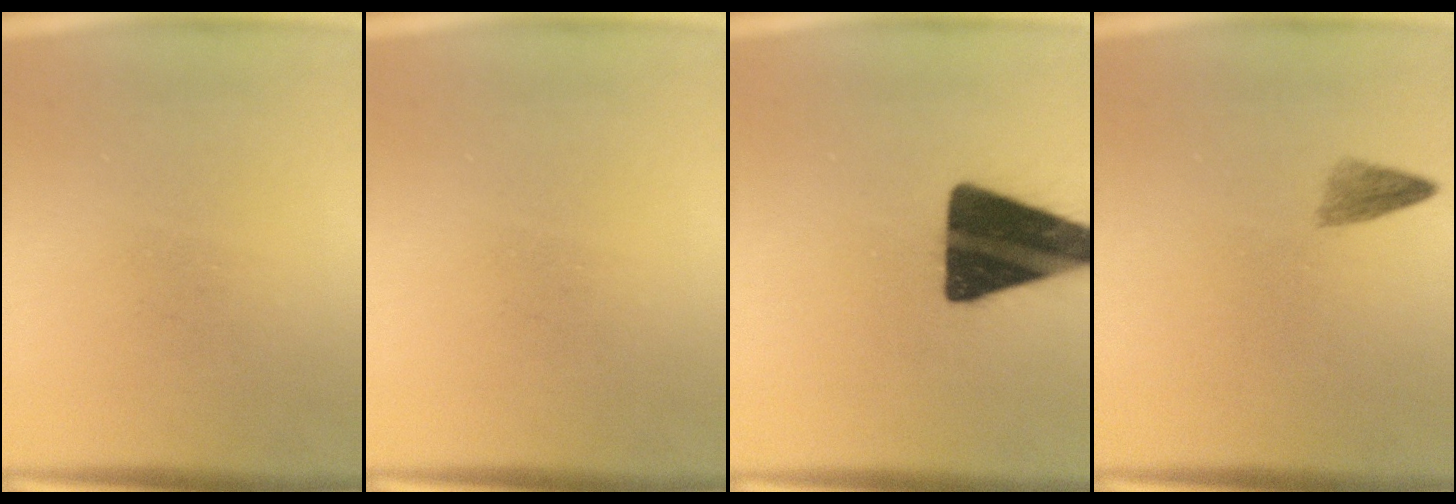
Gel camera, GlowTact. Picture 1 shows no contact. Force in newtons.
{"total": 0.0}
{"total": 19.6}
{"total": 1.7}